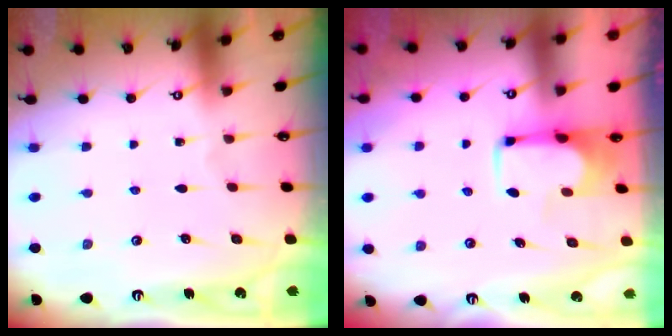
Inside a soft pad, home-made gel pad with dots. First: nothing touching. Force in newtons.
{"total": 3.3, "press": 3.3, "slide": 0.5}